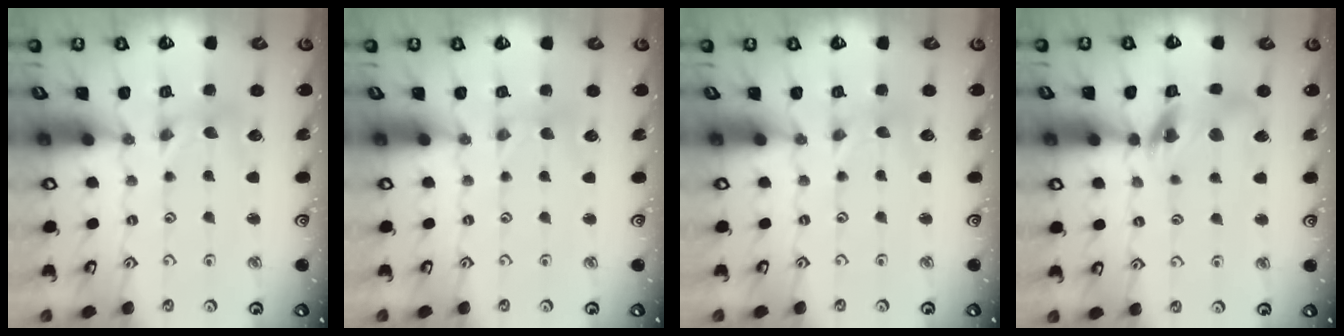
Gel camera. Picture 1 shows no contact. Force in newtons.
{"total": 0.8, "press": 0.8, "slide": 0.2}
{"total": 0.0}
{"total": 13.3, "press": 13.2, "slide": 1.6}